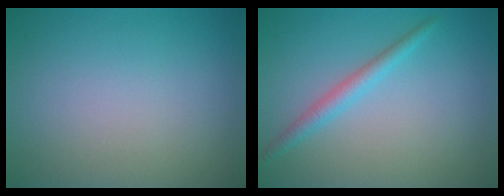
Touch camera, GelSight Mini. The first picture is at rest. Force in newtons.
{"total": 2.0, "press": 1.9, "slide": 0.1}